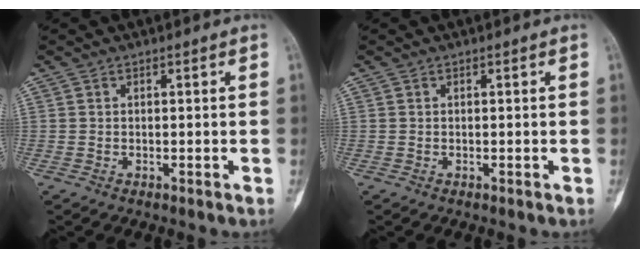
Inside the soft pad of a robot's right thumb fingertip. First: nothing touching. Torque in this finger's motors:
{"motor_torque": [0.00, 0.00, 0.00, 0.00, 0.00]}